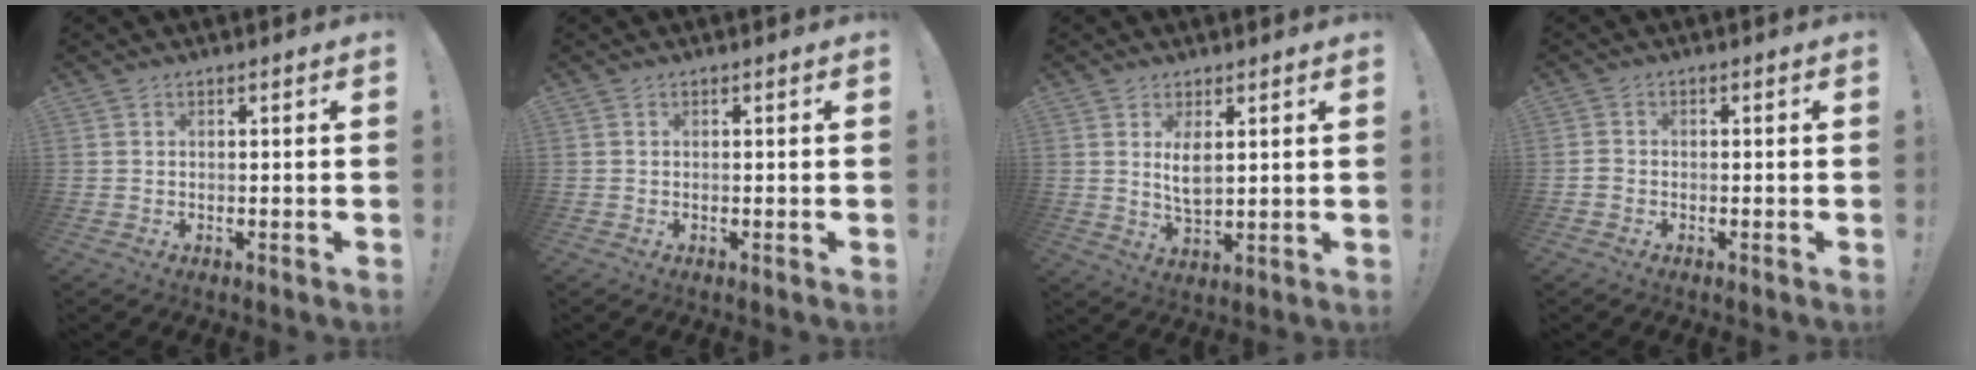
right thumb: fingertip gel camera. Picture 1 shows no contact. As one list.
[{"total": 0.0}, {"total": 5.6, "force": [2.2, 2.7, 4.4], "torque": [-0.073, -0.015, 0.034]}, {"total": 1.7, "force": [-1.0, 1.1, 0.7], "torque": [-0.011, 0.006, -0.017]}]